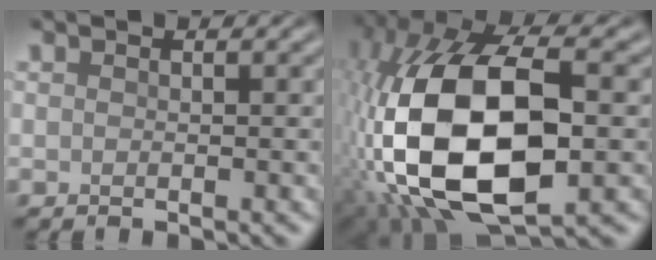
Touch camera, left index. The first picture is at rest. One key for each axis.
{"total": 17.4, "fx": -1.9, "fy": 9.4, "fz": 14.5, "tx": -0.310, "ty": 0.000, "tz": -0.038}